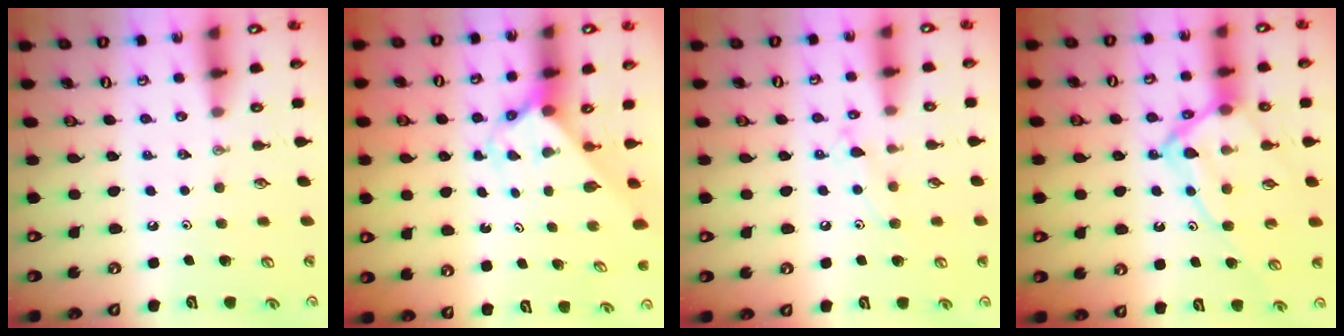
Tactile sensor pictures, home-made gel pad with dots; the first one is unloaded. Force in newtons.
{"total": 2.2, "press": 2.2, "slide": 0.1}
{"total": 8.3, "press": 8.3, "slide": 0.6}
{"total": 14.0, "press": 14.0, "slide": 1.2}